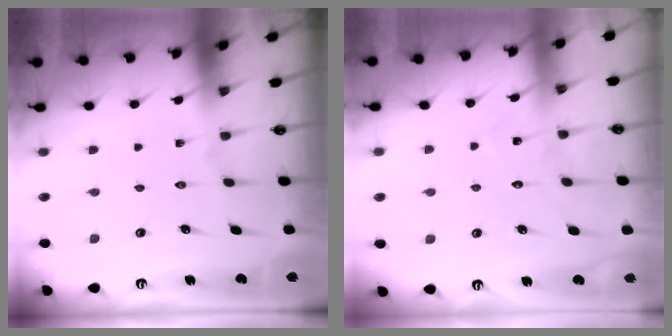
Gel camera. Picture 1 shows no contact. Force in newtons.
{"total": 5.8, "press": 5.8, "slide": 0.4}